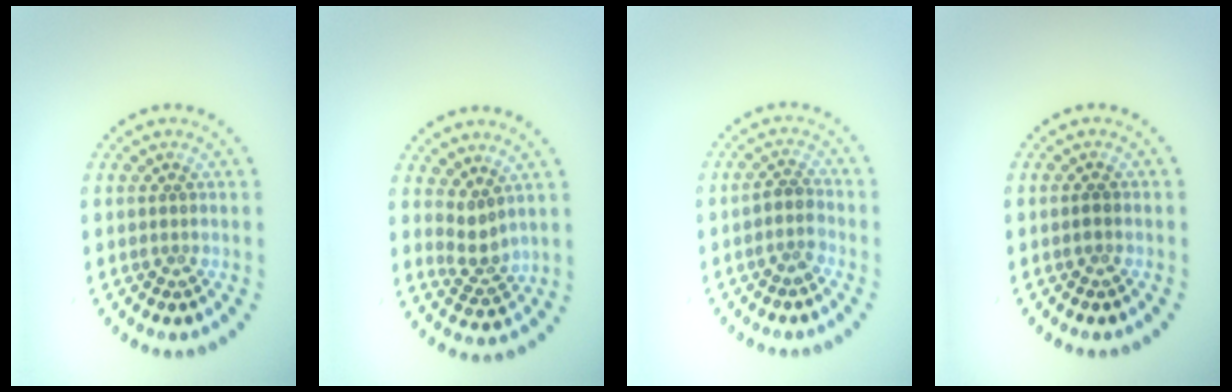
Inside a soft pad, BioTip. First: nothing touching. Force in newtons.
{"total": 2.1, "press": 1.4, "slide": 1.5}
{"total": 1.8, "press": 1.5, "slide": 1.1}
{"total": 0.8, "press": 0.8, "slide": 0.1}